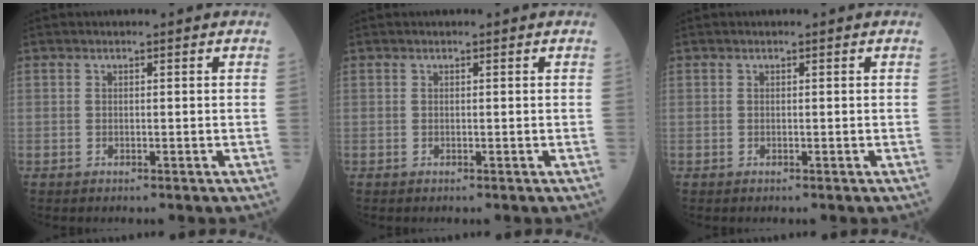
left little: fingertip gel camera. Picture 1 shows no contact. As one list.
[{"total": 0.0}, {"total": 0.0}]